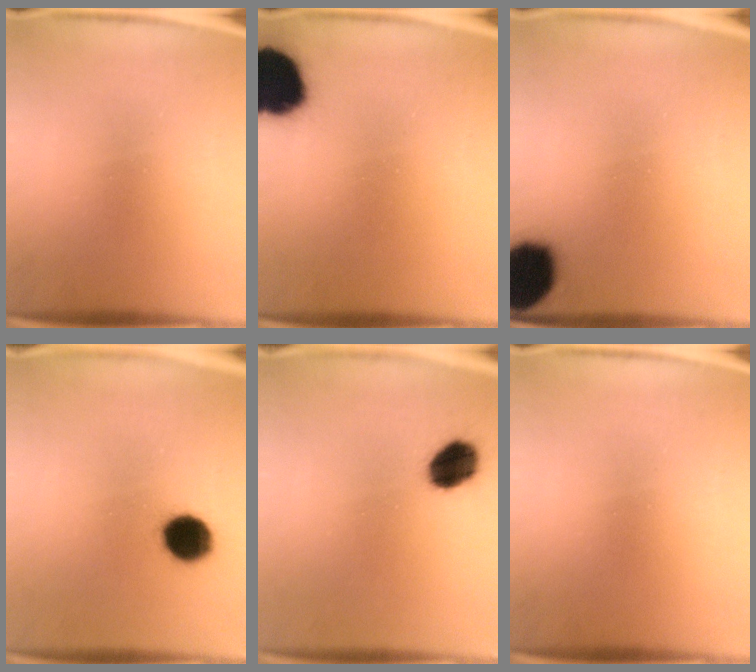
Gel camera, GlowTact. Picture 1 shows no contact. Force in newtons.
{"total": 18.1}
{"total": 17.9}
{"total": 10.3}
{"total": 8.6}
{"total": 0.0}